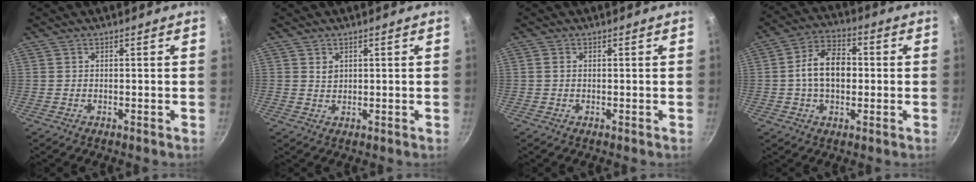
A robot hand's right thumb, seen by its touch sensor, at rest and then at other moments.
{"total": 1.6, "force": [0.7, 1.3, 0.7], "torque": [-0.008, -0.002, 0.012]}
{"total": 1.0, "force": [0.1, 0.8, 0.6], "torque": [-0.011, 0.004, 0.000]}
{"total": 11.0, "force": [0.0, 7.4, 8.1], "torque": [-0.109, 0.026, -0.012]}